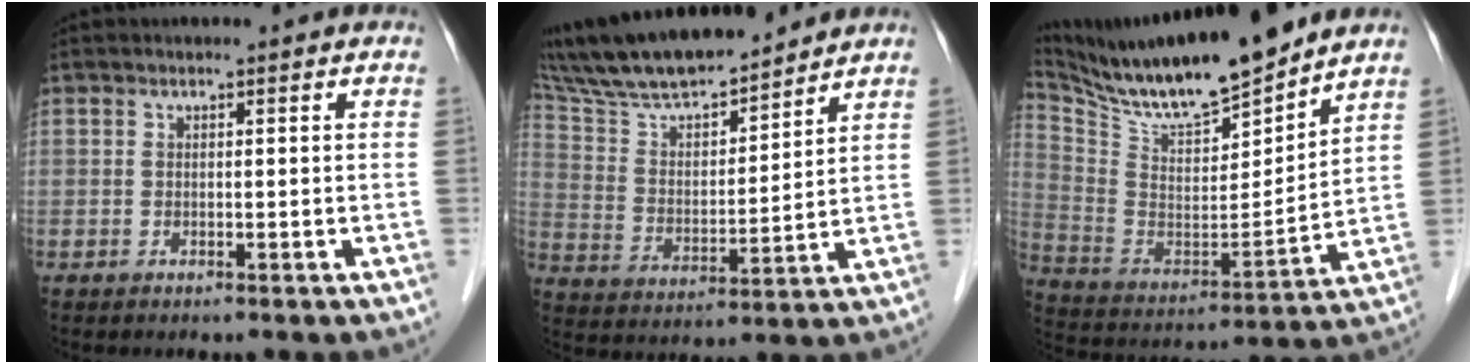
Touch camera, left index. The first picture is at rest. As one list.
[{"total": 17.1, "force": [15.1, 2.9, 7.6], "torque": [-0.143, 0.017, 0.275]}, {"total": 18.3, "force": [16.2, 1.7, 8.4], "torque": [-0.165, -0.015, 0.292]}]